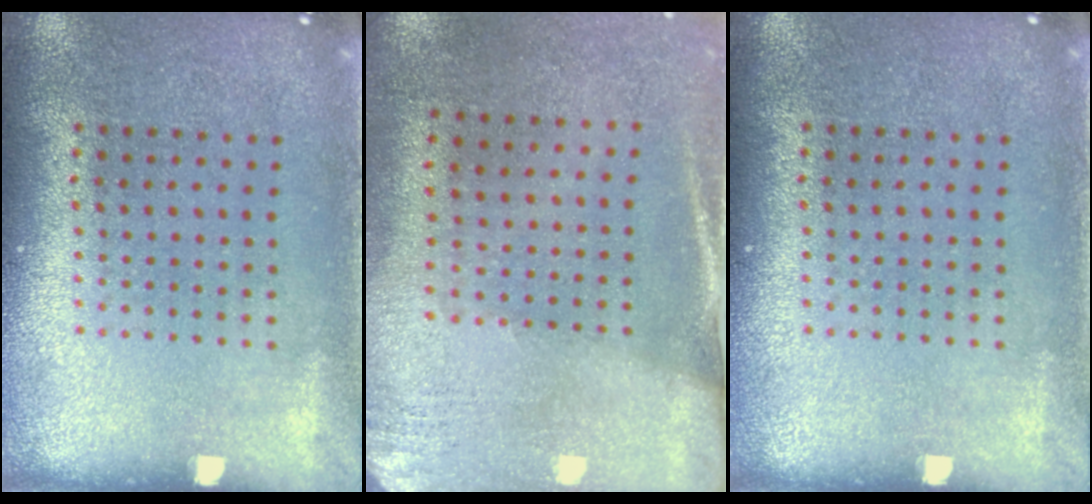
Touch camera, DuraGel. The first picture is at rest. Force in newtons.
{"total": 2.6, "press": 2.3, "slide": 1.3}
{"total": 0.0}